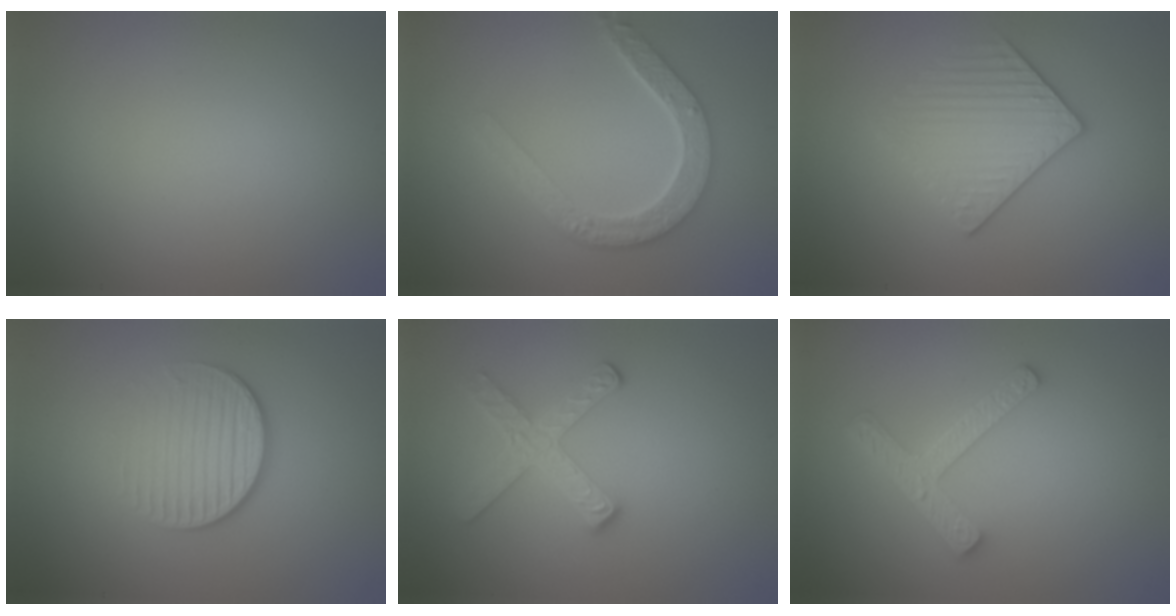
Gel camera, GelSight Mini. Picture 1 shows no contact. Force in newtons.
{"total": 4.5, "press": 3.6, "slide": 2.8}
{"total": 3.4, "press": 3.2, "slide": 1.0}
{"total": 4.0, "press": 2.7, "slide": 3.0}
{"total": 2.8, "press": 2.7, "slide": 0.6}
{"total": 3.9, "press": 3.0, "slide": 2.5}